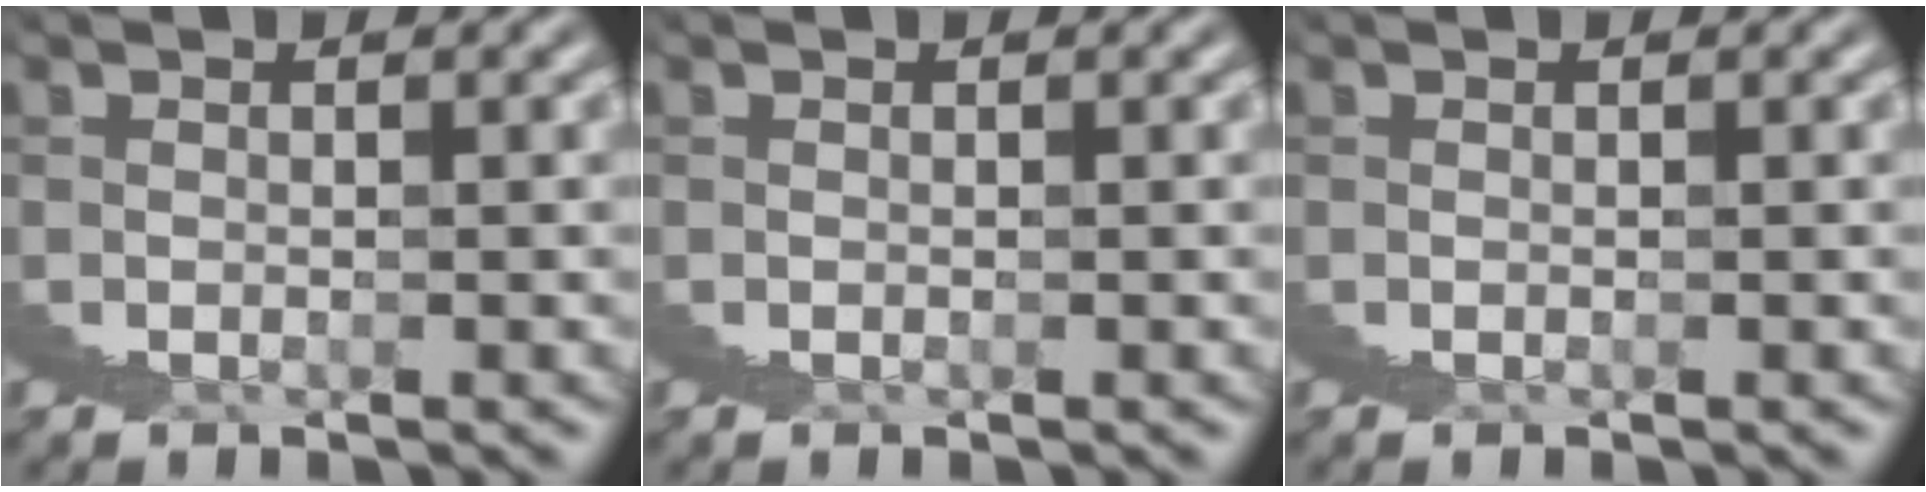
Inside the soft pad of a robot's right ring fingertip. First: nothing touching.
{"total": 0.0}
{"total": 0.0}